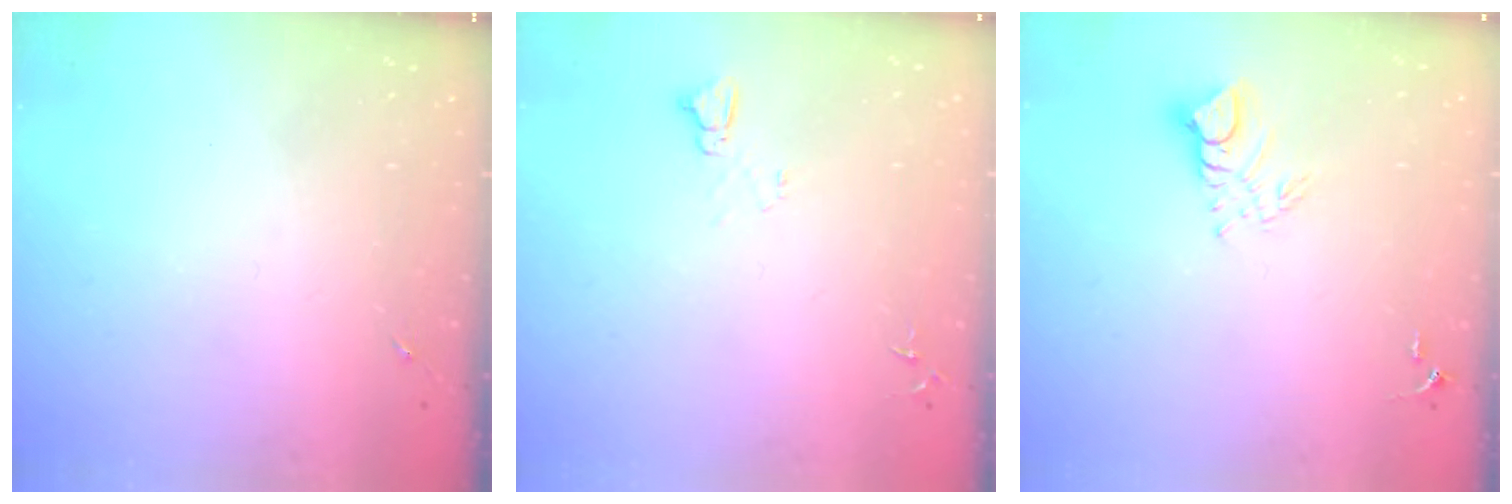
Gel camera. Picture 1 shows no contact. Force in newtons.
{"total": 4.1, "press": 4.1, "slide": 0.4}
{"total": 7.2, "press": 7.1, "slide": 0.7}